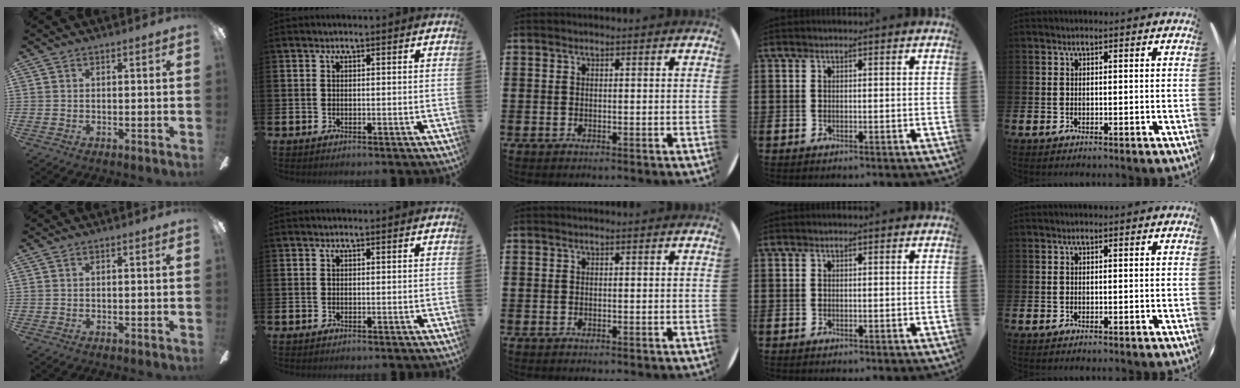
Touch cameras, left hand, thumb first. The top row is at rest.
{}